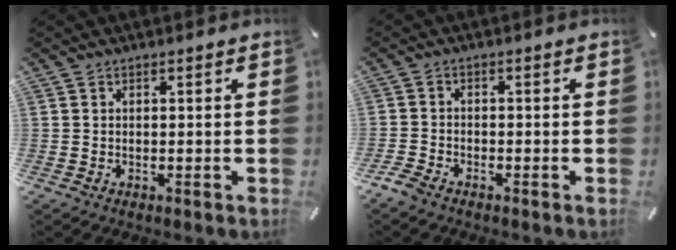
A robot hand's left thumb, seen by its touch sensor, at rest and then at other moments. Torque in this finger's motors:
{"motor_torque": [-0.24, -0.26, -0.14, 0.22, -0.06]}